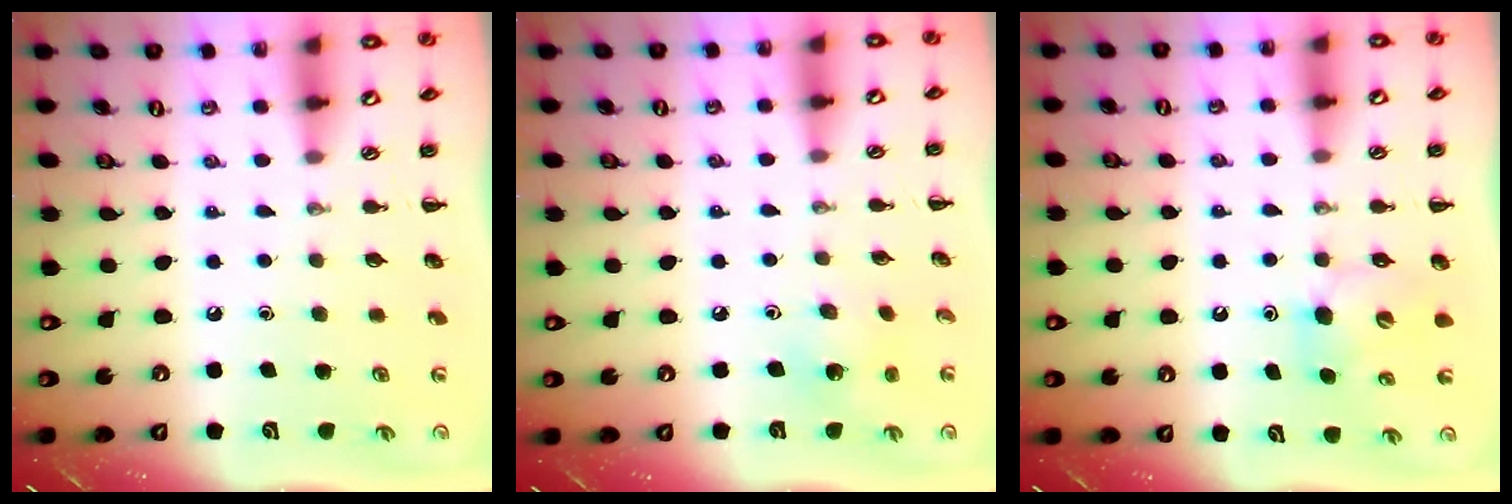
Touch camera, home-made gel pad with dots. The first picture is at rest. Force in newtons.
{"total": 2.6, "press": 2.6, "slide": 0.5}
{"total": 5.4, "press": 5.3, "slide": 0.6}